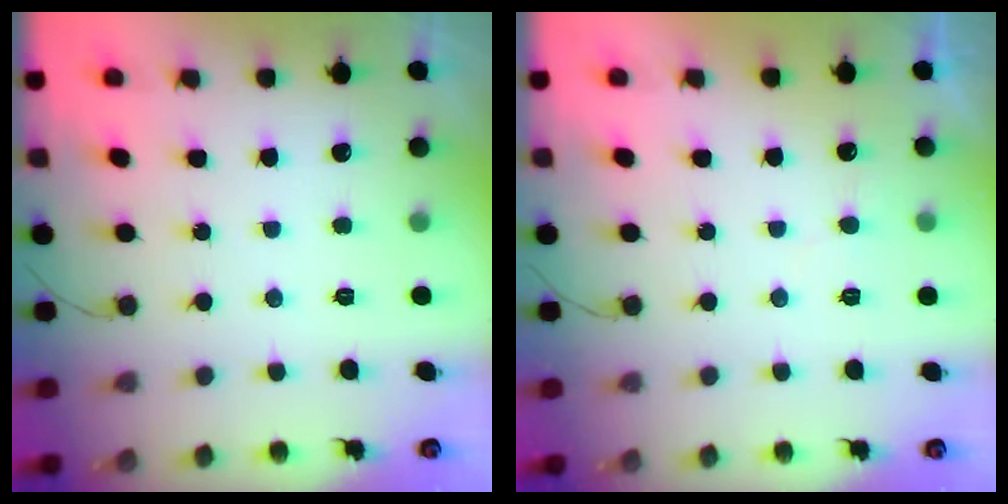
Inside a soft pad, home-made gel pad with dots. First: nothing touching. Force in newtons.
{"total": 4.6, "press": 4.6, "slide": 0.3}